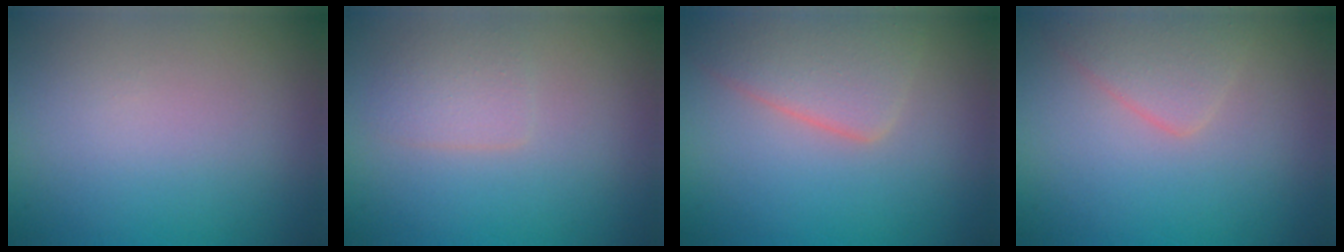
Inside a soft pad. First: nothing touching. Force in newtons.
{"total": 1.9, "press": 1.9, "slide": 0.0}
{"total": 4.6, "press": 4.5, "slide": 0.3}
{"total": 2.7, "press": 2.7, "slide": 0.0}